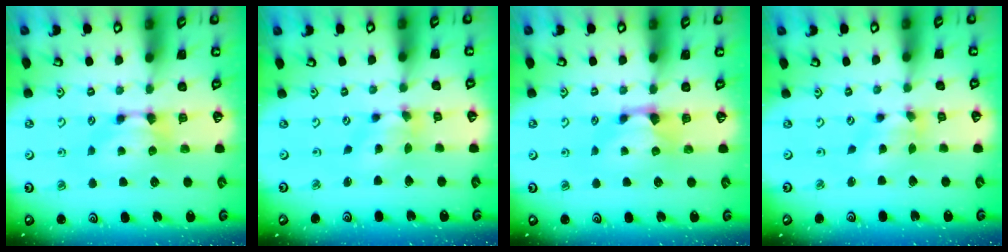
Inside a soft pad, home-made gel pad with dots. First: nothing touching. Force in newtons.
{"total": 3.3, "press": 2.8, "slide": 1.6}
{"total": 0.6, "press": 0.1, "slide": 0.6}
{"total": 2.0, "press": 1.5, "slide": 1.3}